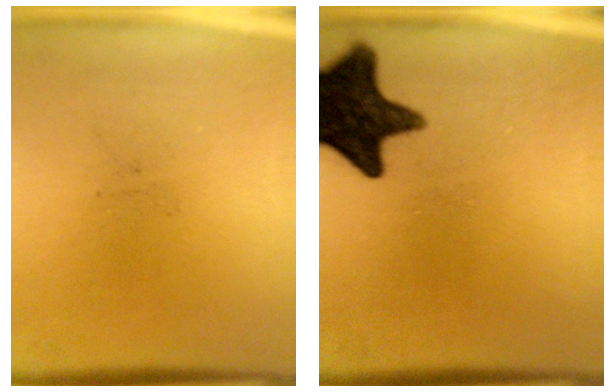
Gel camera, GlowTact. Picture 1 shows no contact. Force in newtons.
{"total": 15.5}